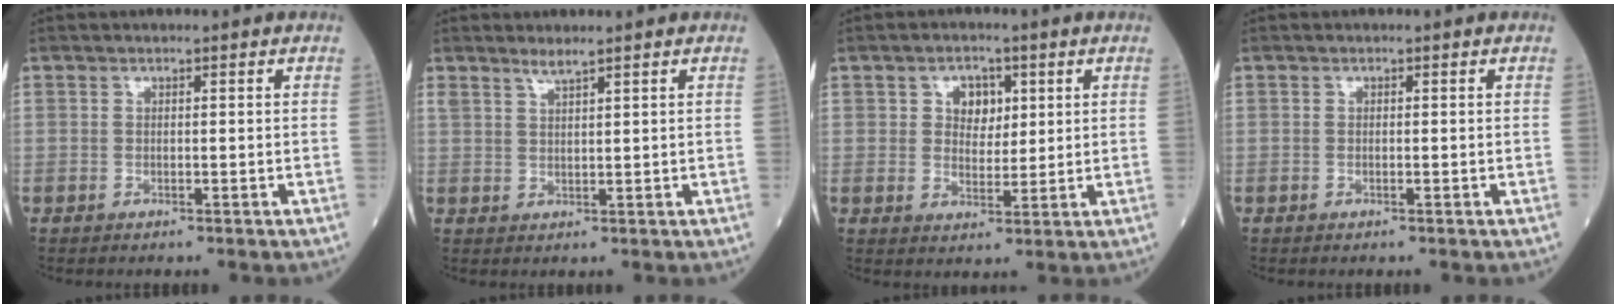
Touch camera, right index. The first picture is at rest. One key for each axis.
{"total": 2.7, "fx": 2.2, "fy": 0.6, "fz": 1.4, "tx": -0.038, "ty": 0.009, "tz": 0.051}
{"total": 6.5, "fx": 2.1, "fy": 4.7, "fz": 4.0, "tx": -0.083, "ty": 0.015, "tz": 0.043}
{"total": 0.0}